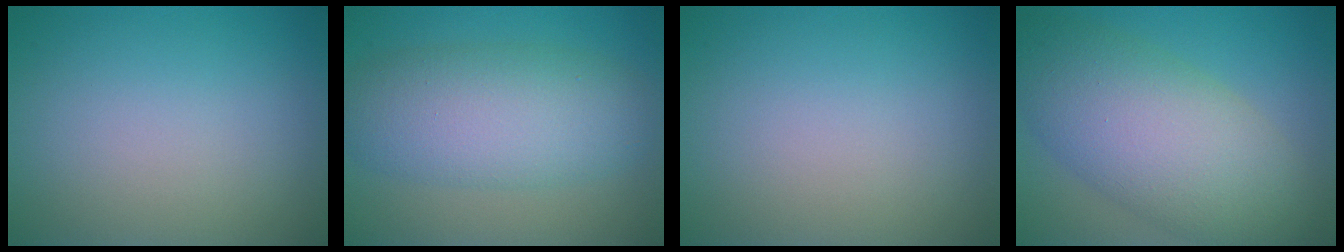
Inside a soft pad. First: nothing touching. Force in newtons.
{"total": 7.3, "press": 7.3, "slide": 0.3}
{"total": 0.0}
{"total": 9.6, "press": 9.5, "slide": 0.3}